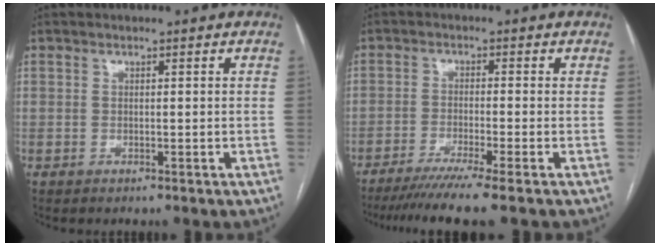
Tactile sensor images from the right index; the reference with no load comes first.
{"total": 7.9, "force": [-6.1, -1.6, 4.8], "torque": [-0.064, -0.023, -0.099]}